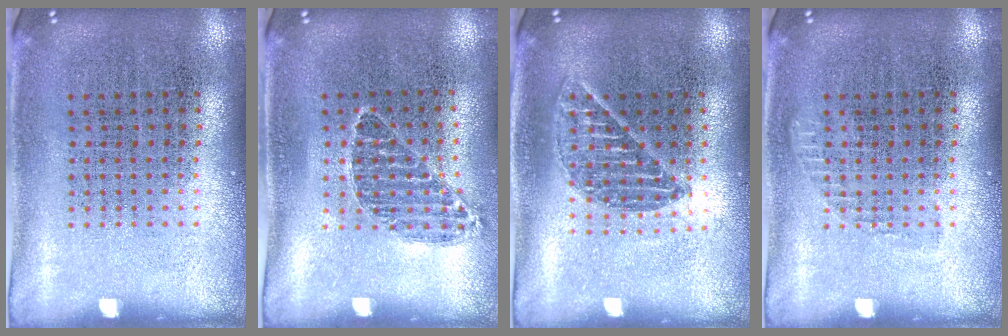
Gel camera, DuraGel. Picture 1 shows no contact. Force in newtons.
{"total": 0.9, "press": 0.7, "slide": 0.5}
{"total": 1.1, "press": 1.0, "slide": 0.4}
{"total": 0.5, "press": 0.5, "slide": 0.2}